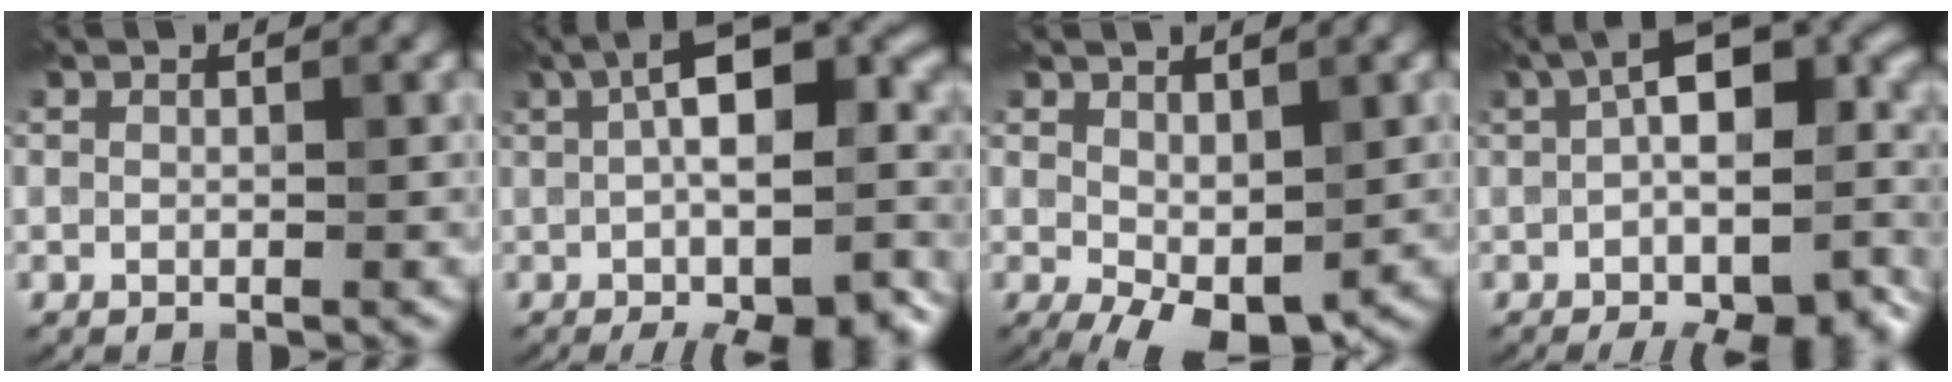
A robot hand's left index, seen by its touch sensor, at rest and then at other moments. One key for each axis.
{"total": 14.6, "fx": -1.6, "fy": 6.0, "fz": 13.2, "tx": -0.171, "ty": 0.015, "tz": -0.003}
{"total": 5.3, "fx": -0.8, "fy": 2.8, "fz": 4.4, "tx": -0.086, "ty": -0.009, "tz": -0.003}
{"total": 15.4, "fx": -2.8, "fy": 7.5, "fz": 13.1, "tx": -0.193, "ty": 0.005, "tz": -0.008}